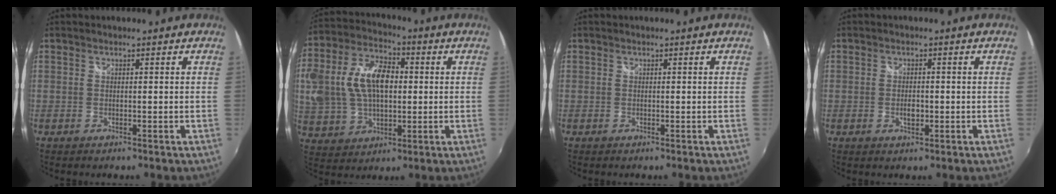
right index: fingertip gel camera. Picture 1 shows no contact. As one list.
[{"total": 18.9, "force": [2.2, 12.0, 14.5], "torque": [-0.319, 0.026, 0.043]}, {"total": 0.0}, {"total": 2.3, "force": [-0.5, 1.5, 1.8], "torque": [-0.029, -0.001, -0.009]}]